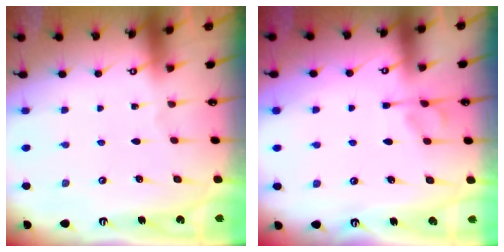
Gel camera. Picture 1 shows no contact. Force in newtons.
{"total": 4.9, "press": 4.9, "slide": 0.5}